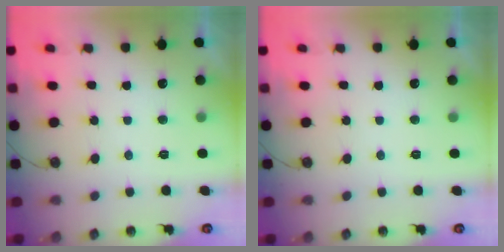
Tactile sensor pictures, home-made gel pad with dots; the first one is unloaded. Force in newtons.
{"total": 0.0}